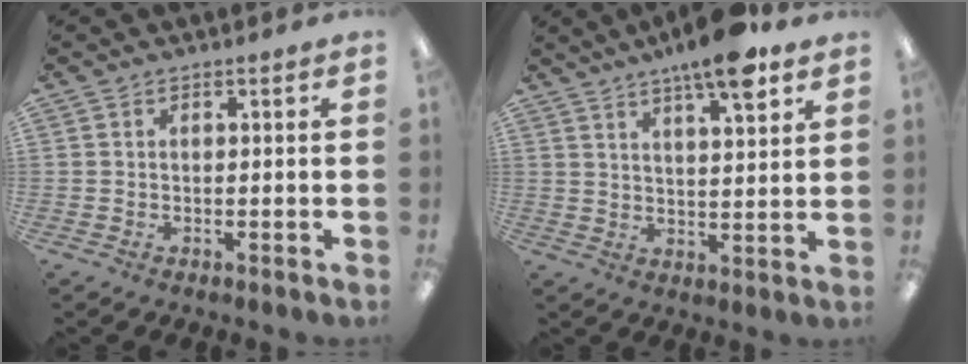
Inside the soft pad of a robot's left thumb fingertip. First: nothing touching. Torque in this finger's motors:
{"motor_torque": [1.87, 1.46, 1.34, -0.79, 0.07]}